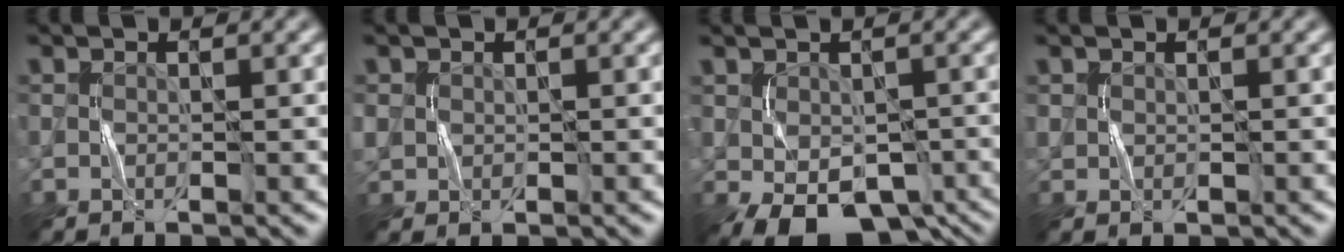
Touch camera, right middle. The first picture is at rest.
{"total": 1.3, "force": [0.4, 1.2, 0.4], "torque": [-0.012, 0.000, 0.009]}
{"total": 7.7, "force": [-3.9, 4.3, 5.0], "torque": [-0.087, -0.022, -0.051]}
{"total": 0.6, "force": [0.4, 0.4, 0.2], "torque": [-0.005, -0.002, 0.012]}